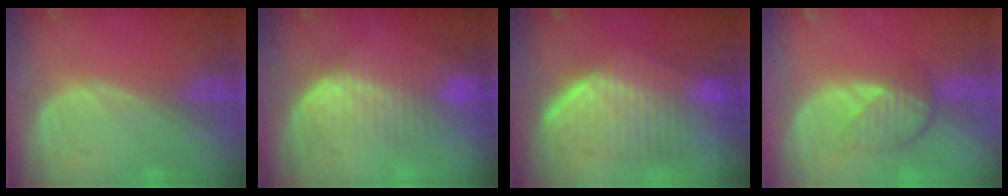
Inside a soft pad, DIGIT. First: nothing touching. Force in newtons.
{"total": 8.3, "press": 7.3, "slide": 4.0}
{"total": 9.3, "press": 9.0, "slide": 2.5}
{"total": 4.6, "press": 4.2, "slide": 2.0}